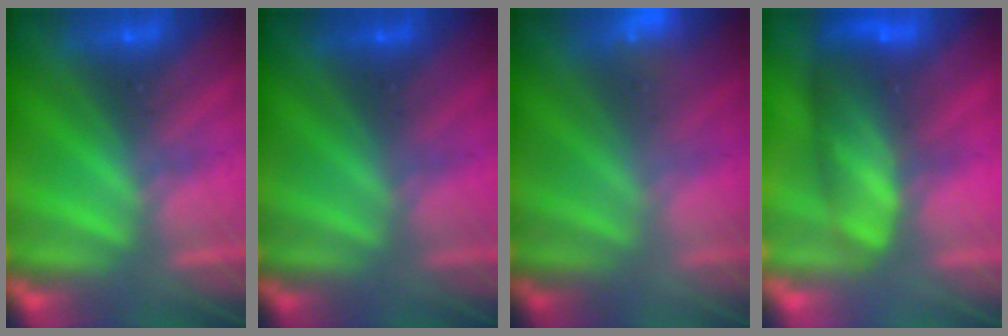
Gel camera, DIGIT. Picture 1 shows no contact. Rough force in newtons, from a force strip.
{"total": 2.4}
{"total": 2.2}
{"total": 10.9}